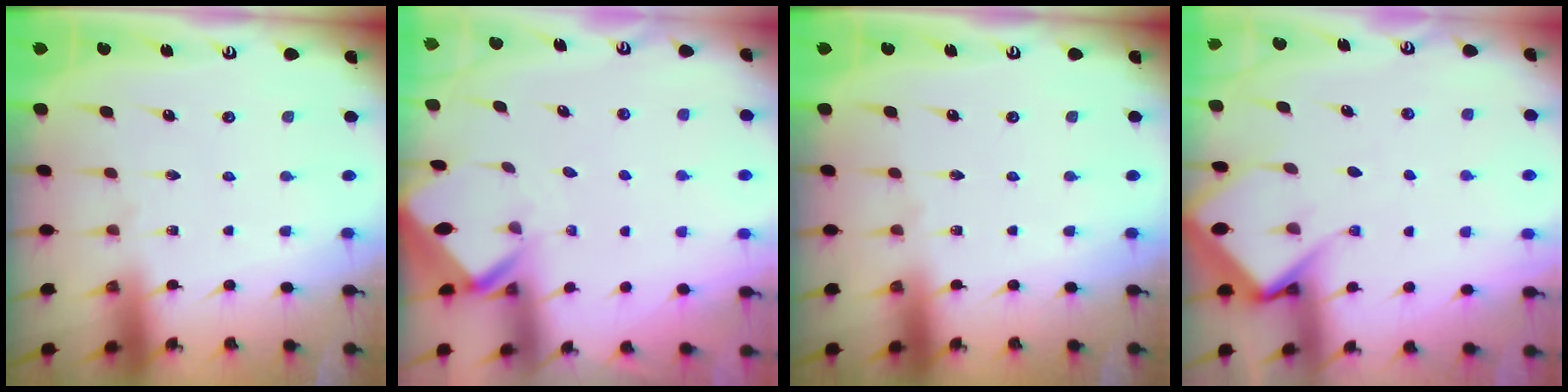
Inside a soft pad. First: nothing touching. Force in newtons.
{"total": 2.9, "press": 2.9, "slide": 0.2}
{"total": 0.0}
{"total": 8.5, "press": 8.4, "slide": 0.8}